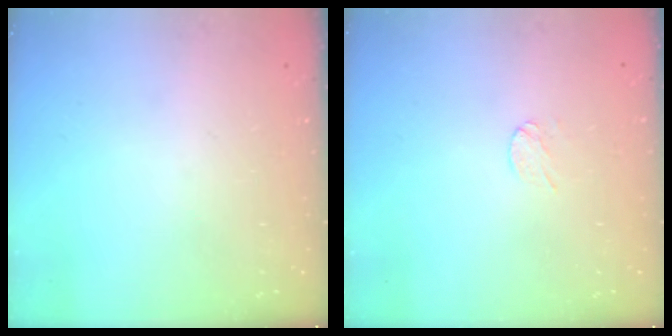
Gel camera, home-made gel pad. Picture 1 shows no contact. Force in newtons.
{"total": 3.0, "press": 3.0, "slide": 0.2}